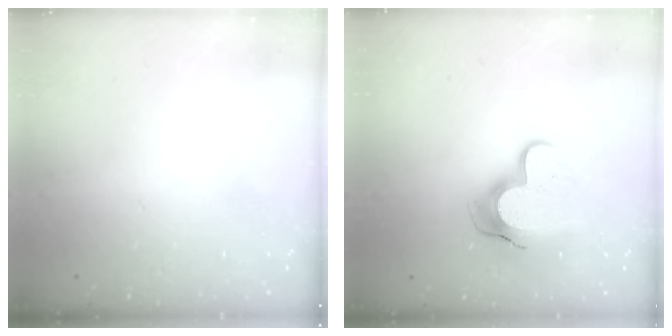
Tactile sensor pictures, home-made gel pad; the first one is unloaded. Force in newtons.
{"total": 13.1, "press": 13.0, "slide": 1.2}